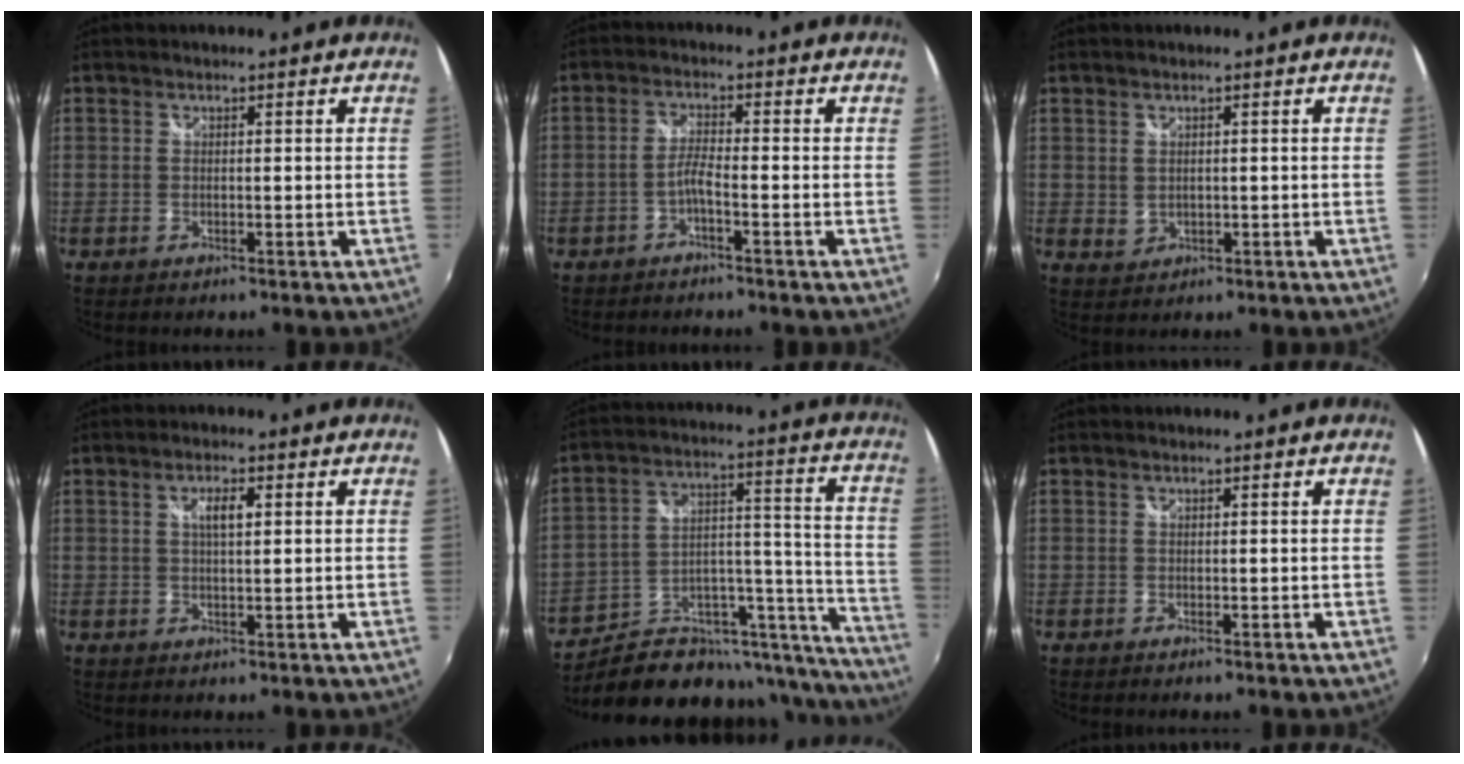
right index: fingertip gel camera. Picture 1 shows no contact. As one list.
[{"total": 2.4, "force": [-1.5, -0.1, 1.9], "torque": [-0.047, 0.007, -0.032]}, {"total": 2.0, "force": [0.5, 1.7, 1.1], "torque": [-0.016, 0.001, 0.013]}, {"total": 3.1, "force": [1.0, 0.7, 2.8], "torque": [-0.049, 0.003, 0.015]}, {"total": 23.5, "force": [-14.9, 11.9, 13.6], "torque": [-0.177, 0.045, -0.197]}, {"total": 0.0}]